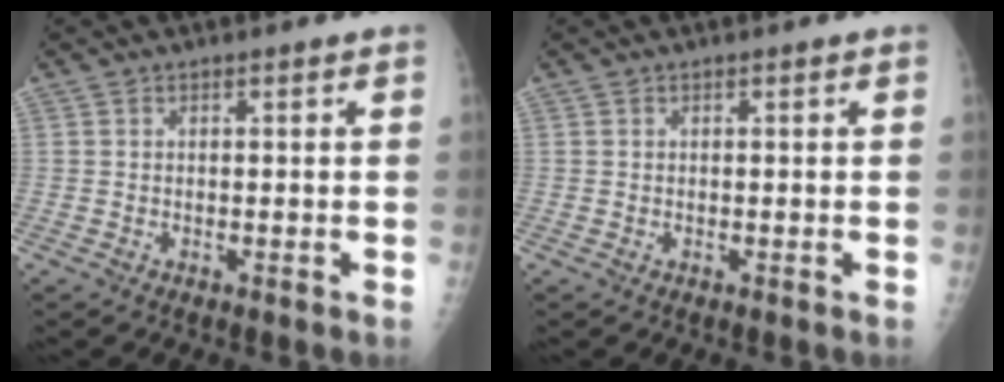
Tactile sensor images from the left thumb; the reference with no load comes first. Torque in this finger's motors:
{"motor_torque": [-0.51, -0.27, 0.23, -0.21, -0.04]}